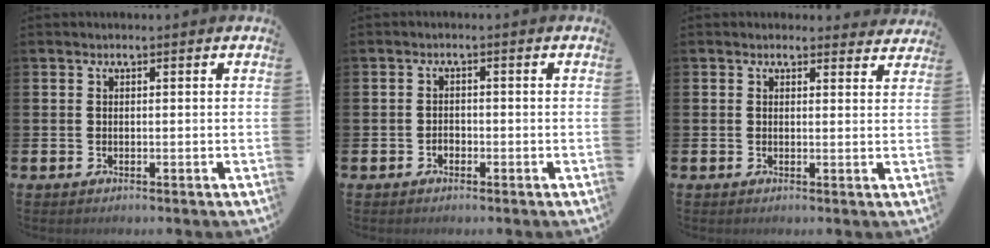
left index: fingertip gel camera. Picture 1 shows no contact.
{"total": 1.3, "force": [-0.7, 1.0, 0.4], "torque": [-0.009, 0.002, -0.016]}
{"total": 1.7, "force": [1.6, 0.6, 0.0], "torque": [0.009, -0.005, 0.027]}